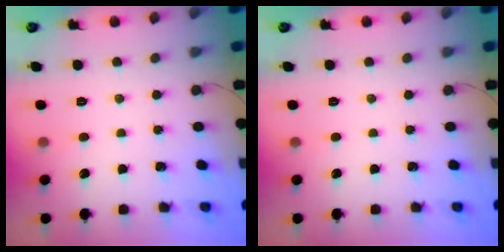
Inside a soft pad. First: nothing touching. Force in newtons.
{"total": 0.0}